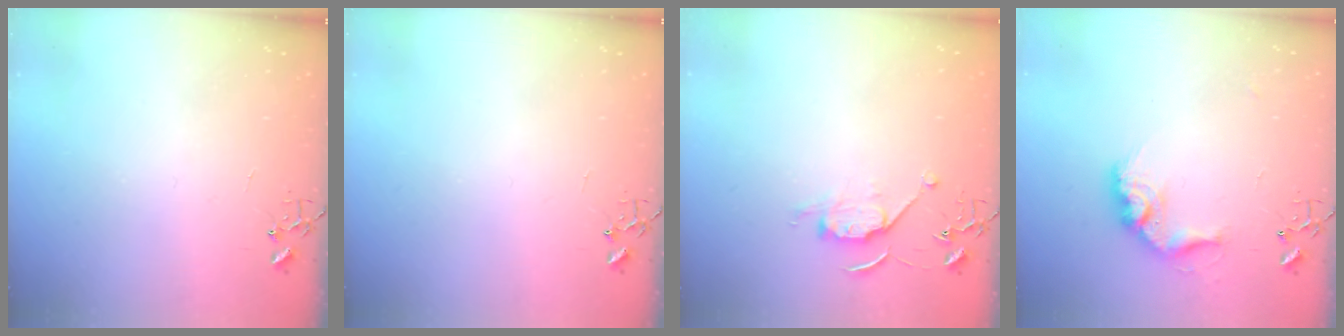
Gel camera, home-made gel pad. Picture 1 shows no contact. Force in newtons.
{"total": 0.0}
{"total": 7.7, "press": 7.6, "slide": 0.7}
{"total": 13.4, "press": 13.4, "slide": 0.7}